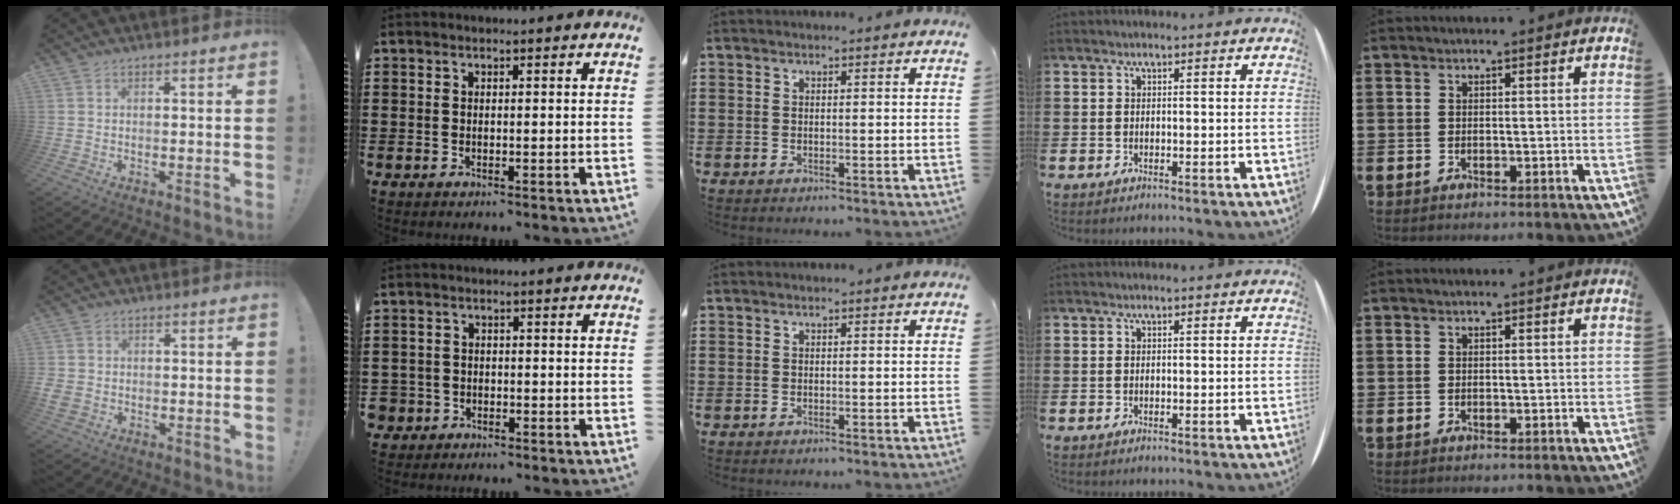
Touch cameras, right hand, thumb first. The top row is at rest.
{"thumb": {"total": 2.5, "force": [-0.4, 2.1, 1.3], "torque": [-0.027, 0.000, -0.006]}, "index": {"total": 2.1, "force": [-1.4, 1.5, 0.1], "torque": [-0.014, -0.001, -0.036]}}